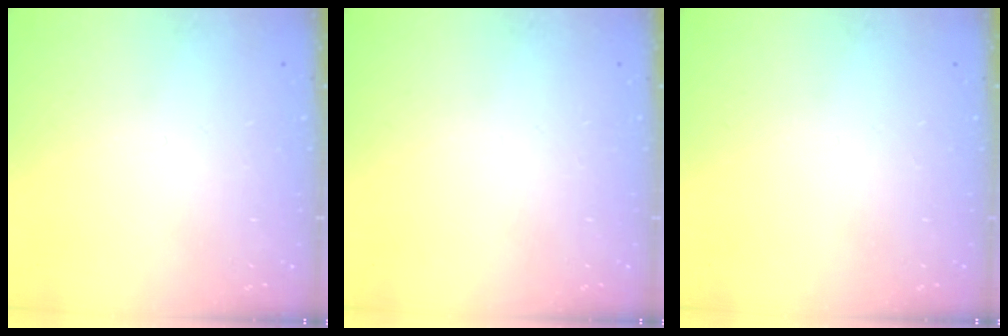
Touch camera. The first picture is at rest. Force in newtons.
{"total": 0.0}
{"total": 0.0}